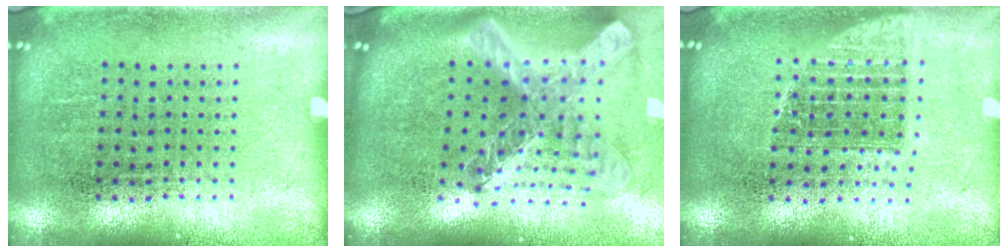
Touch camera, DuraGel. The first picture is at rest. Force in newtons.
{"total": 2.8, "press": 2.0, "slide": 2.0}
{"total": 1.3, "press": 1.1, "slide": 0.7}